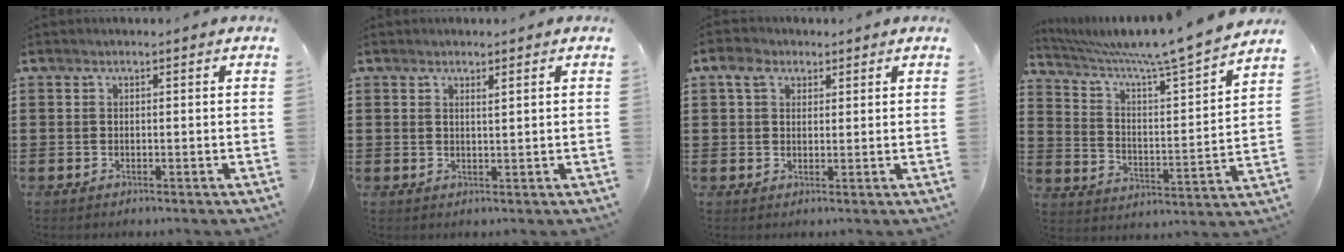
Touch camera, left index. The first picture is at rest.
{"total": 1.3, "force": [1.0, -0.1, 0.9], "torque": [-0.018, -0.002, 0.019]}
{"total": 3.5, "force": [2.0, 2.4, 1.6], "torque": [-0.042, 0.014, 0.034]}
{"total": 7.1, "force": [6.4, -0.6, 3.2], "torque": [-0.090, -0.051, 0.099]}